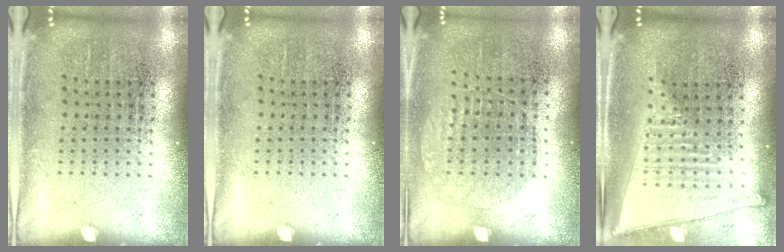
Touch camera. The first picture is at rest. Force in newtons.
{"total": 0.0}
{"total": 0.7, "press": 0.6, "slide": 0.2}
{"total": 1.9, "press": 1.7, "slide": 0.9}